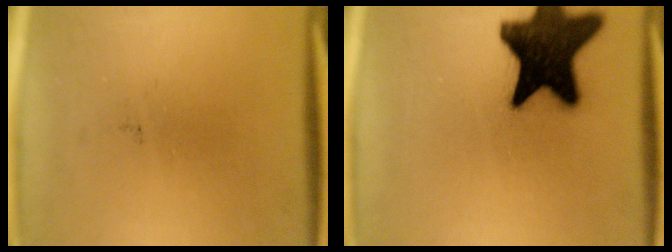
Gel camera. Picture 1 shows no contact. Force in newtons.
{"total": 19.4}